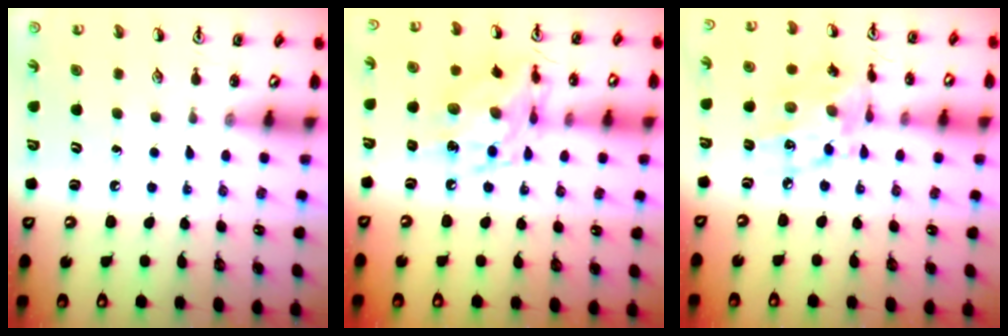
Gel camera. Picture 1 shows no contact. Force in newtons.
{"total": 12.9, "press": 12.9, "slide": 0.9}
{"total": 11.7, "press": 11.7, "slide": 0.6}